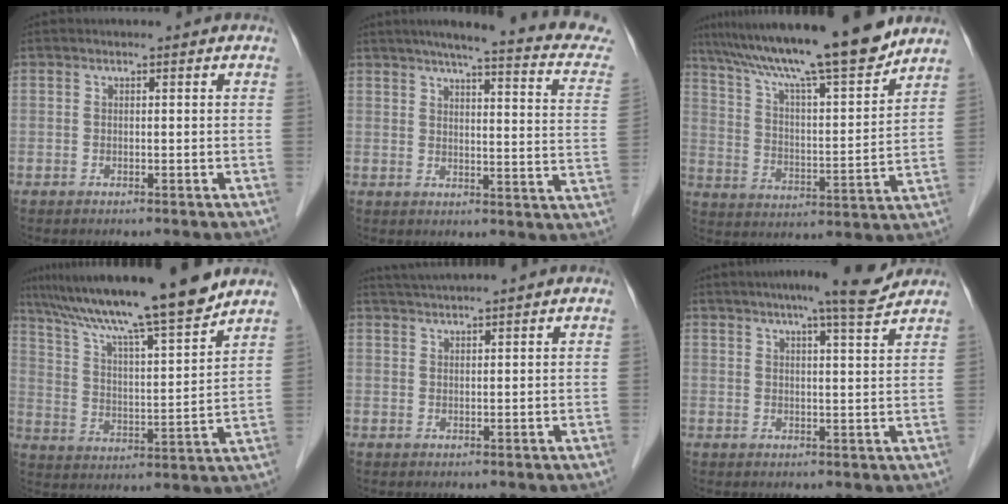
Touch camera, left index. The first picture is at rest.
{"total": 20.5, "force": [17.5, 1.3, 10.6], "torque": [-0.134, -0.027, 0.195]}
{"total": 19.1, "force": [16.1, 0.6, 10.3], "torque": [-0.170, 0.008, 0.260]}
{"total": 18.0, "force": [15.2, -0.1, 9.6], "torque": [-0.162, 0.006, 0.249]}
{"total": 5.1, "force": [4.6, -1.1, 1.8], "torque": [-0.031, 0.028, 0.079]}
{"total": 8.6, "force": [7.5, -0.4, 4.3], "torque": [-0.067, 0.004, 0.097]}